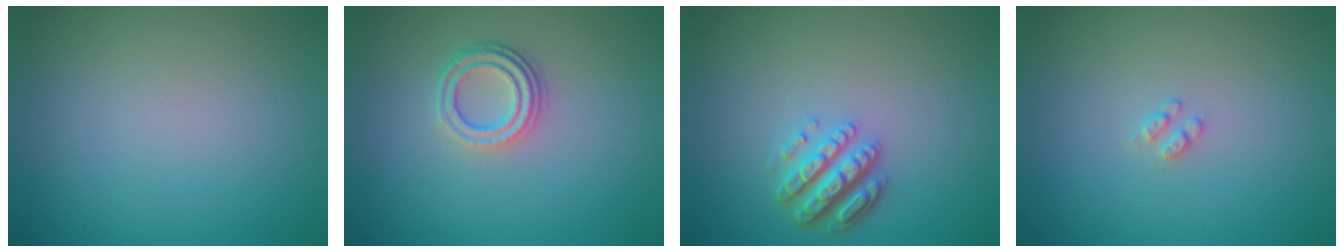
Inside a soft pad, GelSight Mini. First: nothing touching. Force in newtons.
{"total": 3.3, "press": 2.4, "slide": 2.3}
{"total": 3.5, "press": 3.0, "slide": 1.8}
{"total": 1.0, "press": 0.9, "slide": 0.2}